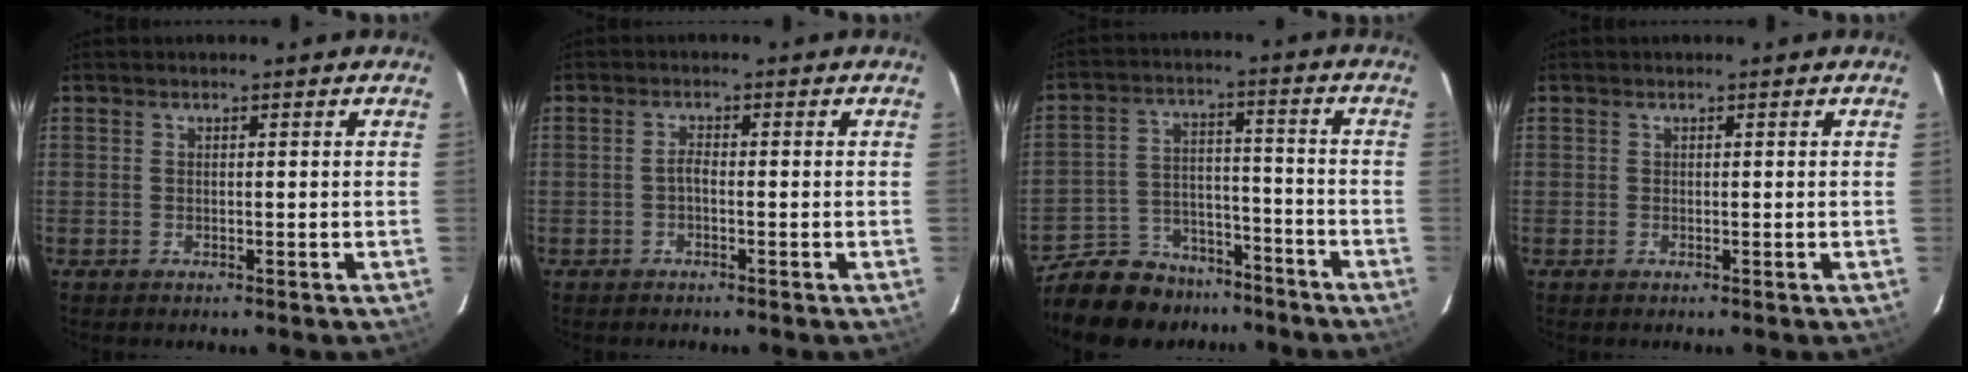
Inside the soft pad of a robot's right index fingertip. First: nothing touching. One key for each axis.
{"total": 1.3, "fx": -0.6, "fy": 0.4, "fz": 1.0, "tx": -0.019, "ty": 0.005, "tz": -0.014}
{"total": 16.0, "fx": -13.1, "fy": 8.0, "fz": 4.5, "tx": -0.120, "ty": 0.033, "tz": -0.188}
{"total": 0.0}